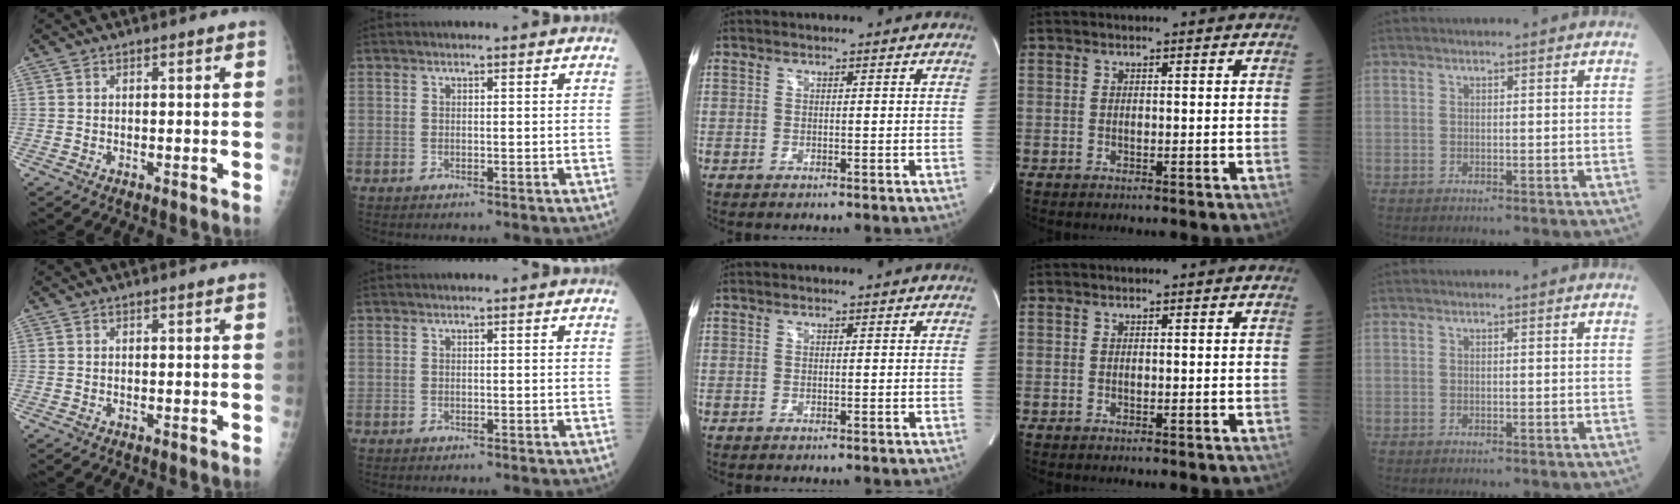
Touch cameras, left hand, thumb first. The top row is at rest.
{}